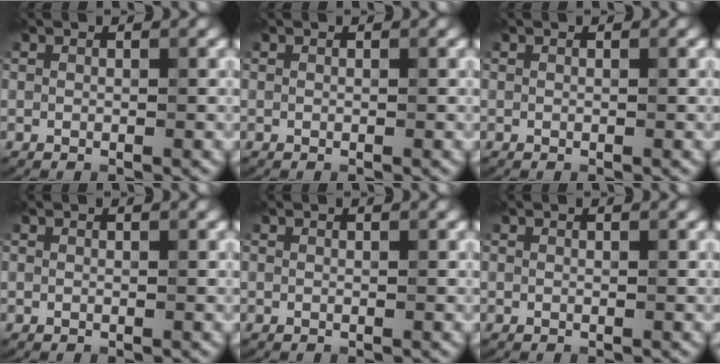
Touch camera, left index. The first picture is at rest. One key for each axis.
{"total": 0.0}
{"total": 0.0}
{"total": 0.0}
{"total": 0.0}
{"total": 0.0}